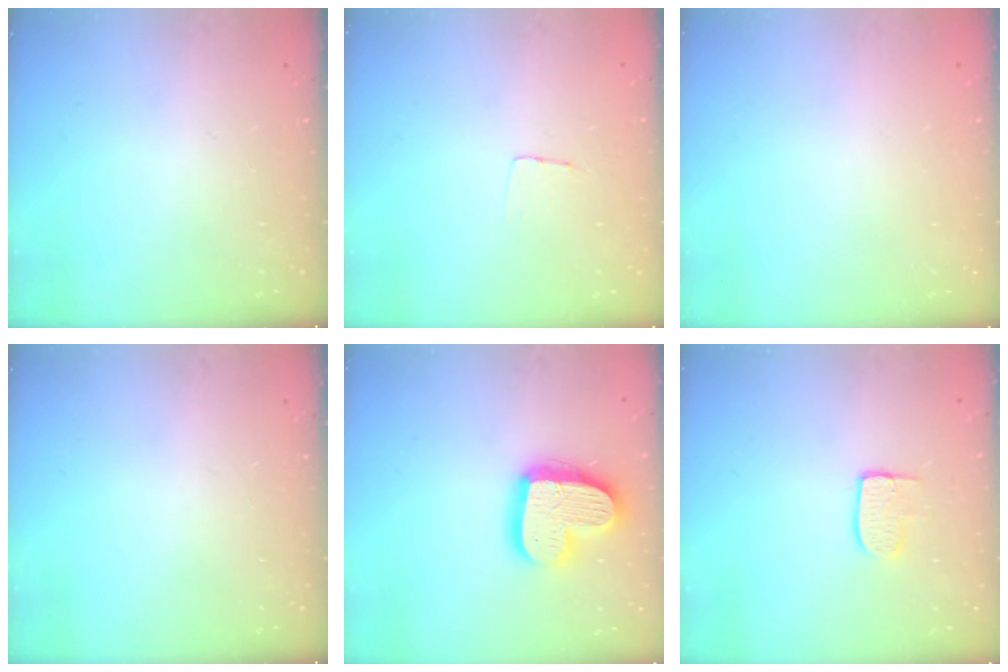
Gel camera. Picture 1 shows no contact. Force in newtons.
{"total": 3.2, "press": 3.2, "slide": 0.2}
{"total": 0.0}
{"total": 0.0}
{"total": 18.7, "press": 18.7, "slide": 1.5}
{"total": 6.9, "press": 6.9, "slide": 0.2}